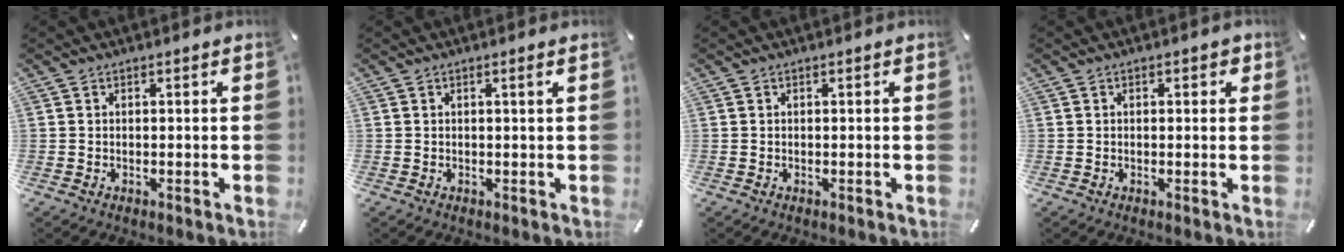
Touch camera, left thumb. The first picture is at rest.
{"total": 1.1, "force": [0.4, 0.0, 1.1], "torque": [-0.020, 0.001, 0.006]}
{"total": 0.0}
{"total": 1.1, "force": [0.3, 0.8, 0.8], "torque": [-0.007, 0.003, 0.002]}